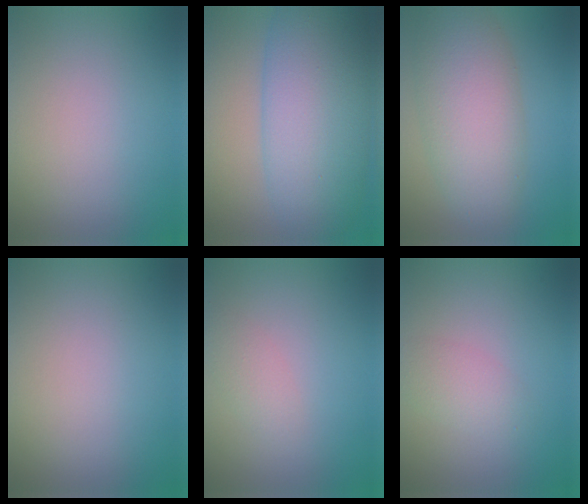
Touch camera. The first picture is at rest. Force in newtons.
{"total": 11.5, "press": 11.5, "slide": 0.2}
{"total": 7.5, "press": 7.5, "slide": 0.4}
{"total": 0.0}
{"total": 1.5, "press": 1.5, "slide": 0.1}
{"total": 2.1, "press": 2.1, "slide": 0.1}